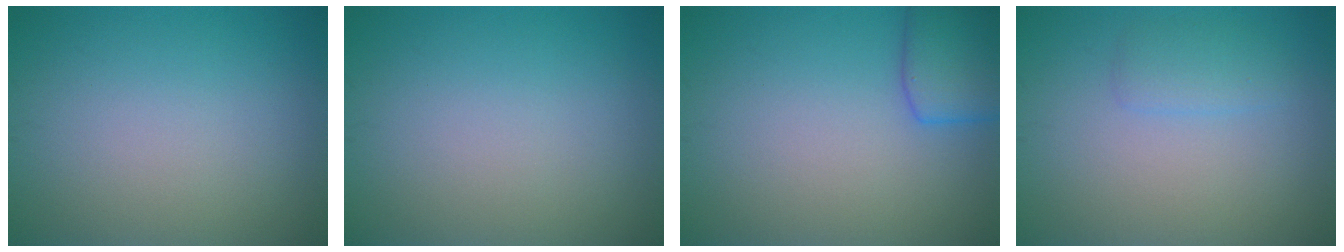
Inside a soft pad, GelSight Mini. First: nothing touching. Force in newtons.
{"total": 0.0}
{"total": 3.9, "press": 3.8, "slide": 0.3}
{"total": 1.6, "press": 1.6, "slide": 0.2}